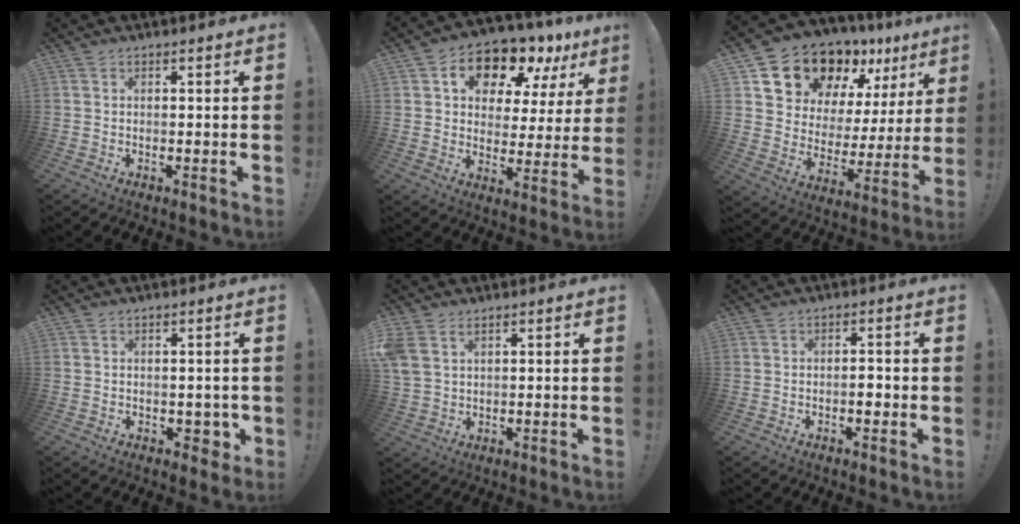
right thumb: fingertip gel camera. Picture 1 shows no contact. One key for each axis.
{"total": 14.4, "fx": 10.2, "fy": 7.4, "fz": 7.0, "tx": -0.112, "ty": -0.075, "tz": 0.178}
{"total": 15.7, "fx": 12.6, "fy": 8.1, "fz": 5.0, "tx": -0.080, "ty": -0.103, "tz": 0.237}
{"total": 3.8, "fx": -0.2, "fy": 3.2, "fz": 2.1, "tx": -0.015, "ty": 0.005, "tz": 0.001}
{"total": 5.4, "fx": 2.9, "fy": 3.4, "fz": 3.0, "tx": -0.060, "ty": -0.008, "tz": 0.058}
{"total": 2.6, "fx": -1.0, "fy": 1.3, "fz": 2.0, "tx": -0.021, "ty": 0.000, "tz": -0.020}